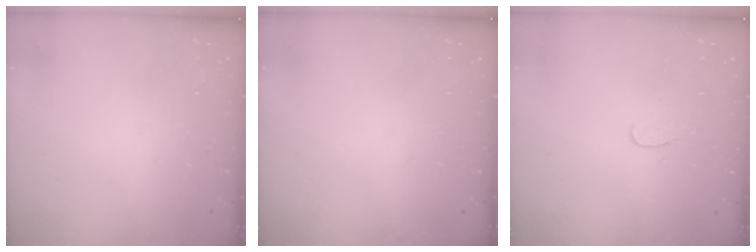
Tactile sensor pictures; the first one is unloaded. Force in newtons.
{"total": 0.0}
{"total": 4.3, "press": 4.3, "slide": 0.3}